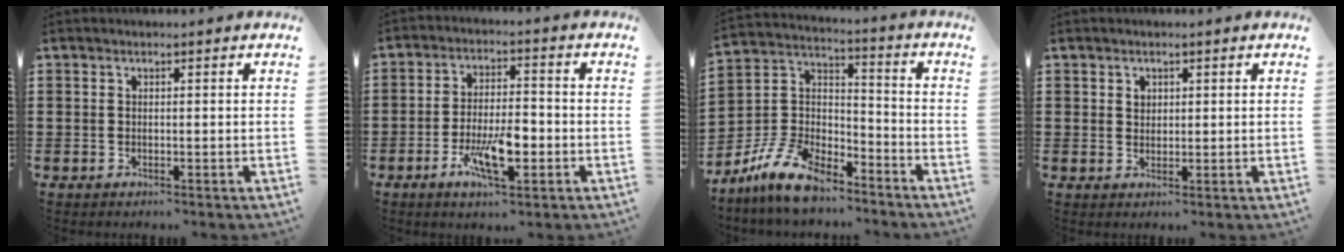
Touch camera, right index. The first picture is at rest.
{"total": 8.4, "force": [-3.2, 3.1, 7.2], "torque": [-0.139, -0.004, -0.056]}
{"total": 11.1, "force": [-9.4, 3.5, 4.8], "torque": [-0.129, 0.022, -0.190]}
{"total": 1.3, "force": [0.7, 1.1, 0.4], "torque": [-0.011, 0.005, 0.013]}